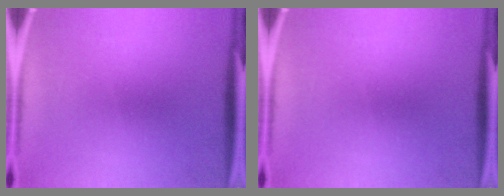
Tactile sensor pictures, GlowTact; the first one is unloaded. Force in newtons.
{"total": 0.0}